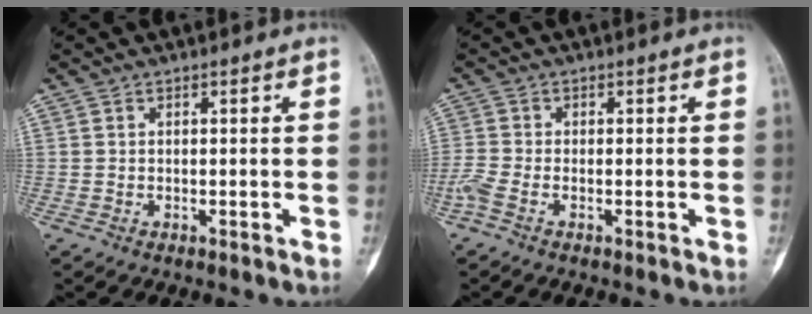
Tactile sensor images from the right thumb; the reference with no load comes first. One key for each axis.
{"total": 3.2, "fx": -2.0, "fy": 1.3, "fz": 2.2, "tx": -0.066, "ty": 0.004, "tz": -0.046}